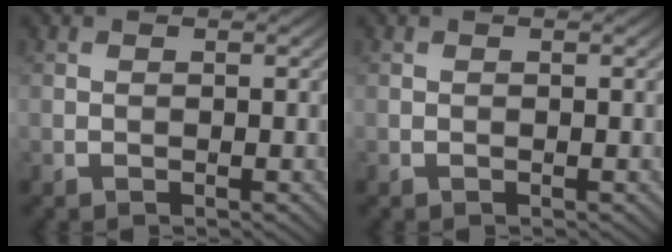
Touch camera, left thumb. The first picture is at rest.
{"total": 0.0}